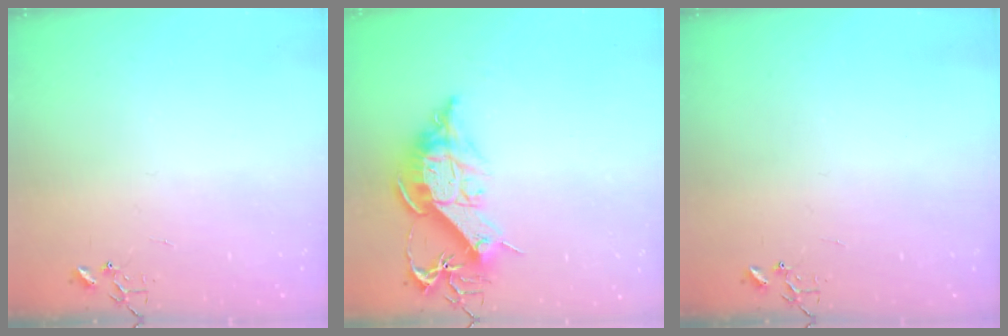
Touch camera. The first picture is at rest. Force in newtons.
{"total": 14.4, "press": 14.4, "slide": 1.2}
{"total": 0.0}